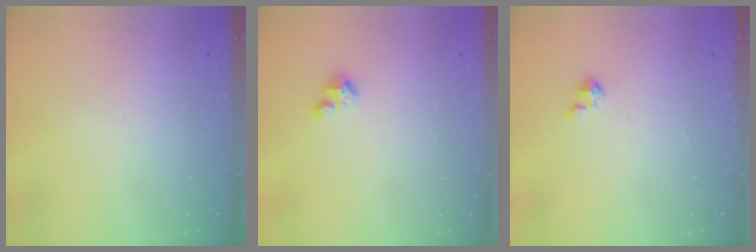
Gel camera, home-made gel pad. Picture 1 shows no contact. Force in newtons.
{"total": 2.8, "press": 2.8, "slide": 0.2}
{"total": 1.8, "press": 1.8, "slide": 0.1}